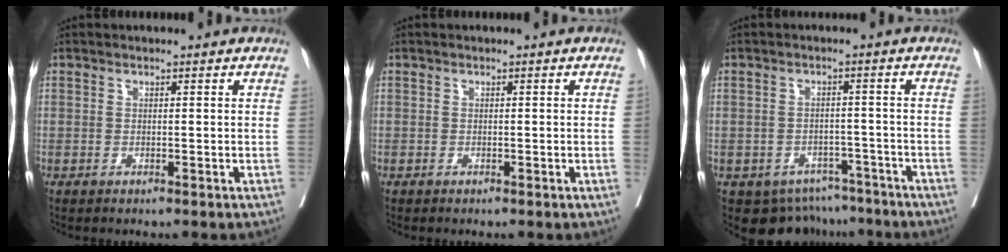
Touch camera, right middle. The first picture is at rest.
{"total": 0.0}
{"total": 7.8, "force": [-6.3, 4.6, 0.6], "torque": [0.006, 0.017, -0.077]}